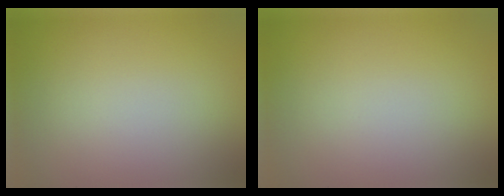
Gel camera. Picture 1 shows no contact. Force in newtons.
{"total": 0.0}